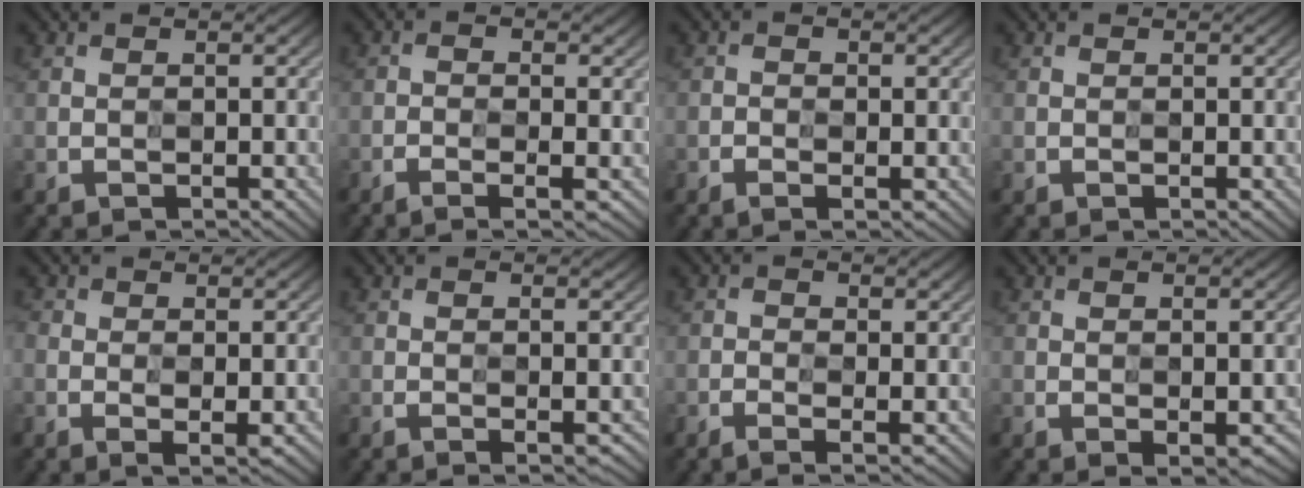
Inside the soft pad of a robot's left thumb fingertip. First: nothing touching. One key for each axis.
{"total": 3.9, "fx": -1.9, "fy": 1.2, "fz": 3.2, "tx": -0.052, "ty": -0.006, "tz": -0.026}
{"total": 1.7, "fx": -1.0, "fy": 0.9, "fz": 1.1, "tx": -0.016, "ty": -0.002, "tz": -0.020}
{"total": 0.0}
{"total": 2.8, "fx": -0.7, "fy": 1.7, "fz": 2.1, "tx": -0.049, "ty": -0.006, "tz": -0.014}
{"total": 1.6, "fx": -0.5, "fy": 0.1, "fz": 1.5, "tx": -0.025, "ty": -0.003, "tz": -0.006}
{"total": 2.6, "fx": -1.1, "fy": 1.2, "fz": 2.0, "tx": -0.035, "ty": -0.004, "tz": -0.022}
{"total": 2.4, "fx": -0.9, "fy": 0.9, "fz": 2.0, "tx": -0.030, "ty": -0.007, "tz": -0.009}